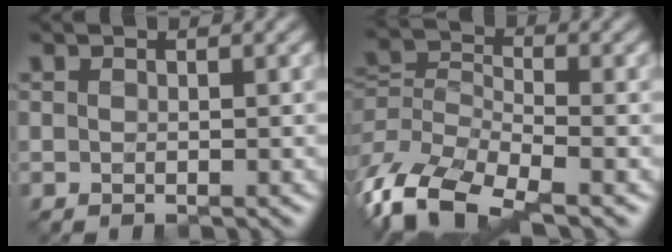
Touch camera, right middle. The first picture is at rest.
{"total": 8.4, "force": [-5.0, 3.6, 5.7], "torque": [-0.119, -0.008, -0.107]}